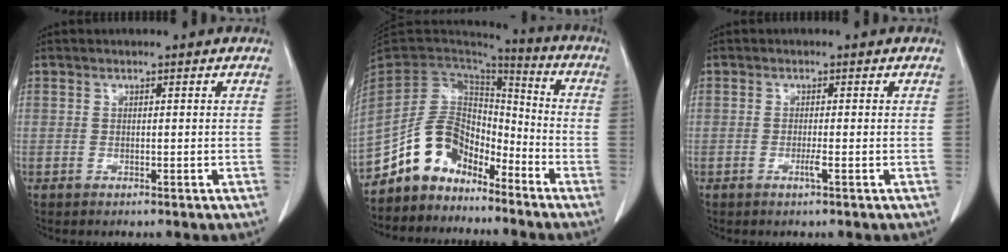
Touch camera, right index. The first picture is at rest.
{"total": 11.2, "force": [-8.6, 6.2, 3.7], "torque": [-0.071, 0.051, -0.162]}
{"total": 1.3, "force": [-0.6, -0.2, 1.1], "torque": [-0.027, -0.002, -0.008]}